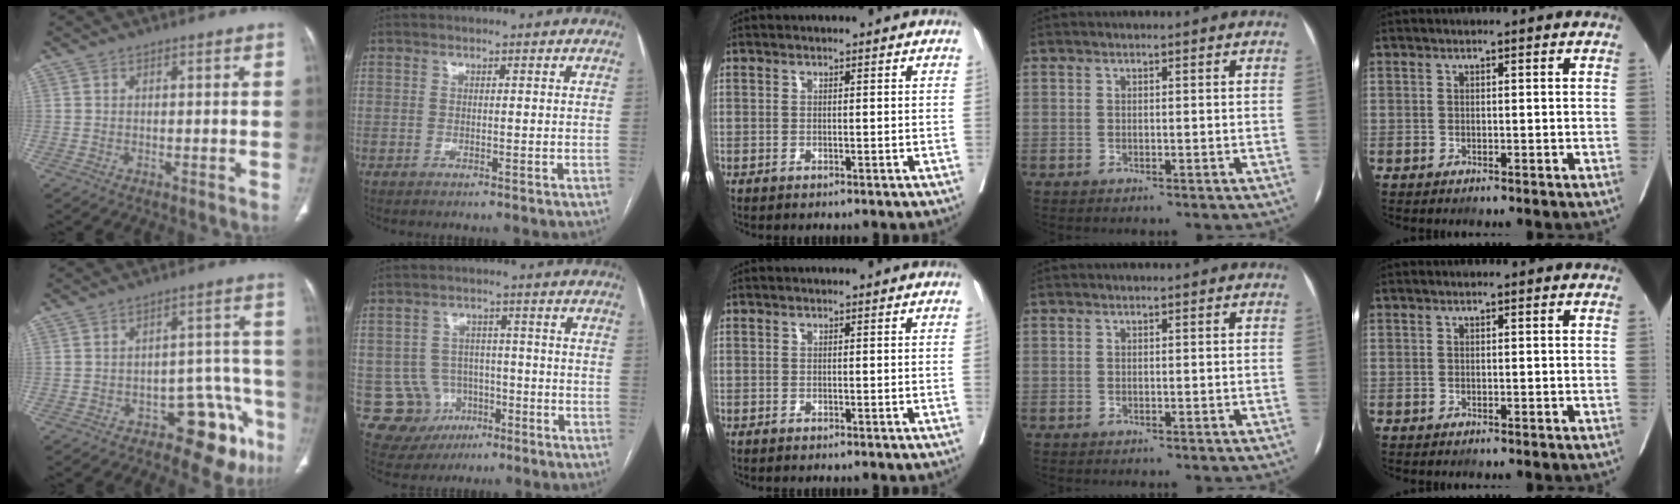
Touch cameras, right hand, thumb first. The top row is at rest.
{"thumb": {"total": 11.9, "force": [-6.9, 6.2, 7.5], "torque": [-0.041, 0.073, -0.087]}, "index": {"total": 8.4, "force": [-2.6, 8.0, 0.7], "torque": [-0.014, 0.013, -0.027]}}